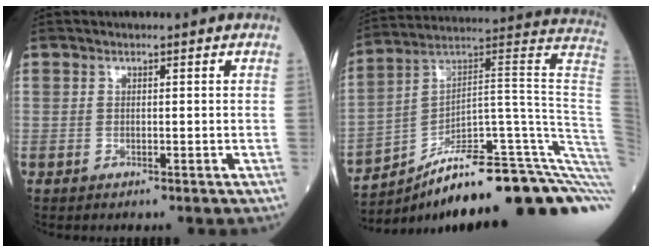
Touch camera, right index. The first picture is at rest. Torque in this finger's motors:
{"motor_torque": [-0.10, -2.04, 0.11, -0.15]}